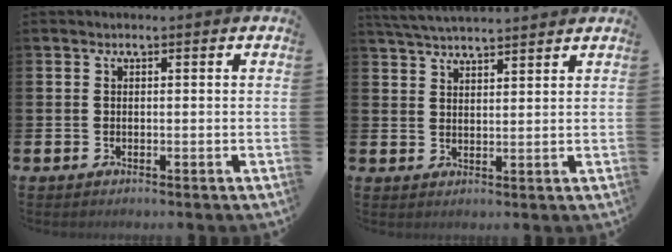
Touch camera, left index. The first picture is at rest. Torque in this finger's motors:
{"motor_torque": [0.92, -1.22, 0.41, 0.15]}